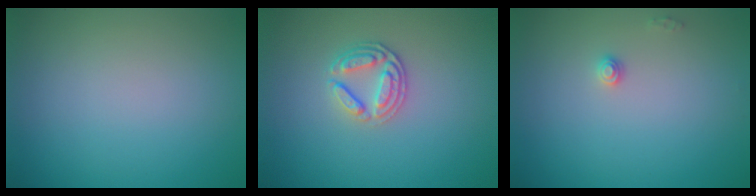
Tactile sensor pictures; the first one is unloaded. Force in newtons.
{"total": 2.6, "press": 2.4, "slide": 1.0}
{"total": 0.9, "press": 0.9, "slide": 0.1}